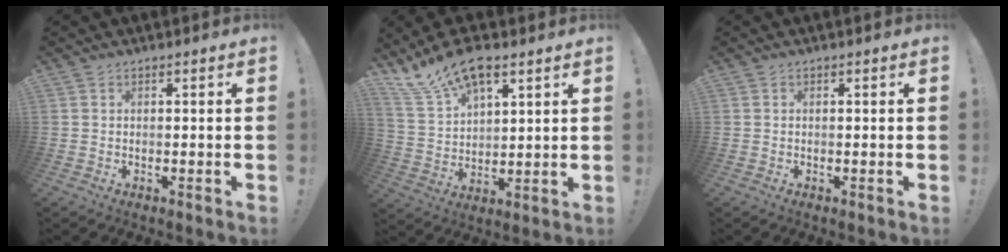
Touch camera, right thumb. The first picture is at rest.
{"total": 14.2, "force": [10.2, 6.1, 7.8], "torque": [-0.149, -0.058, 0.190]}
{"total": 0.0}